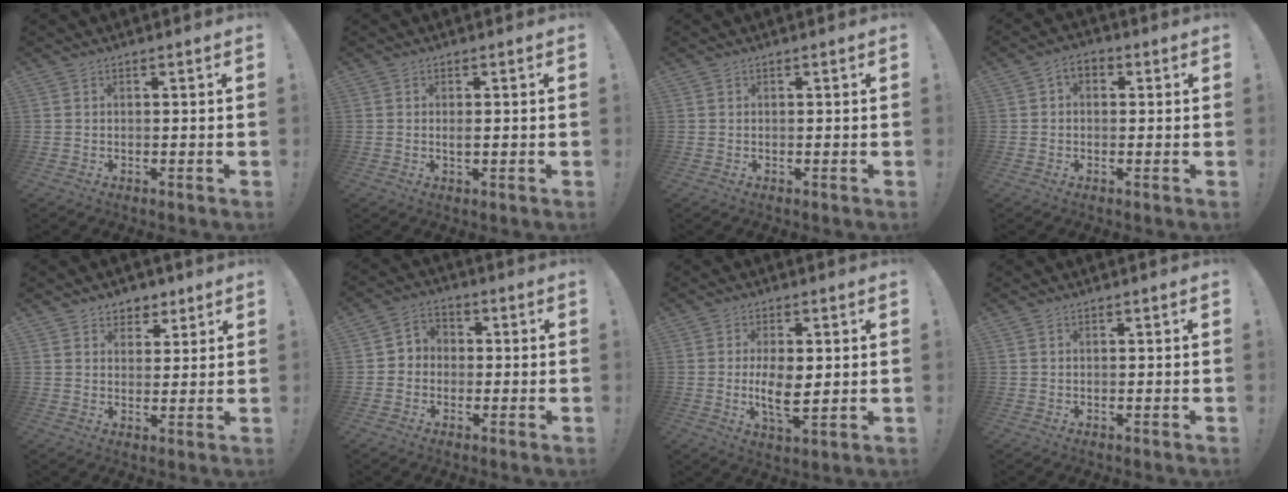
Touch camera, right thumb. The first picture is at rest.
{"total": 1.1, "force": [-0.1, 0.2, 1.1], "torque": [-0.014, -0.003, -0.003]}
{"total": 0.0}
{"total": 3.8, "force": [0.2, 2.9, 2.4], "torque": [-0.037, 0.005, 0.004]}
{"total": 5.8, "force": [3.5, 4.5, 0.6], "torque": [0.006, -0.026, 0.067]}
{"total": 4.8, "force": [-1.4, 4.4, 1.4], "torque": [-0.017, 0.020, -0.025]}
{"total": 8.0, "force": [0.3, 3.6, 7.2], "torque": [-0.124, -0.013, 0.003]}
{"total": 0.0}